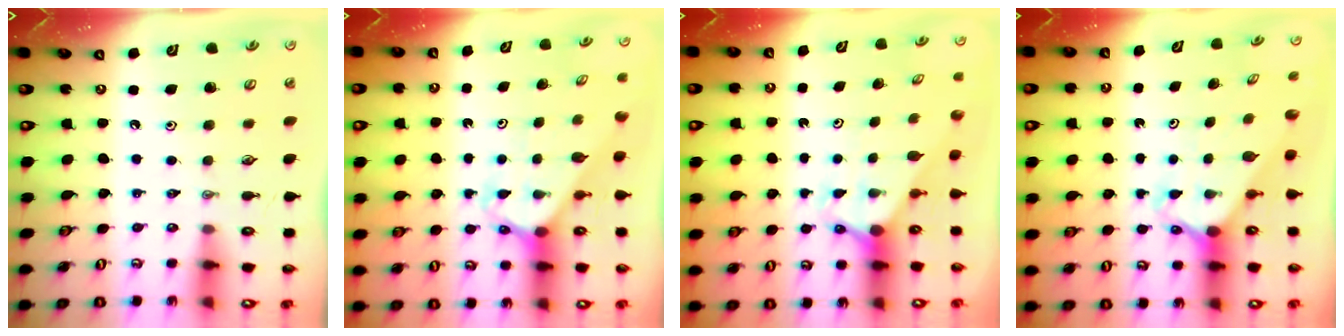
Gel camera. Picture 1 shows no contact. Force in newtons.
{"total": 2.7, "press": 2.7, "slide": 0.2}
{"total": 2.9, "press": 2.9, "slide": 0.0}
{"total": 2.4, "press": 2.4, "slide": 0.2}